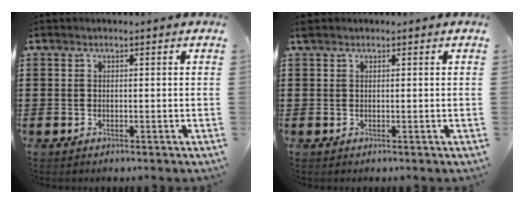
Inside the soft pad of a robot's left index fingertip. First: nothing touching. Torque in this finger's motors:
{"motor_torque": [0.57, -0.51, 0.00, 0.03]}